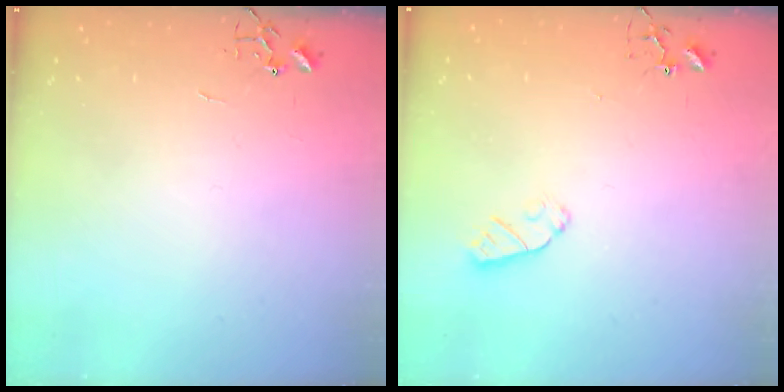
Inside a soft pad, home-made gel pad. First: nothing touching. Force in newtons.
{"total": 5.5, "press": 5.5, "slide": 0.5}